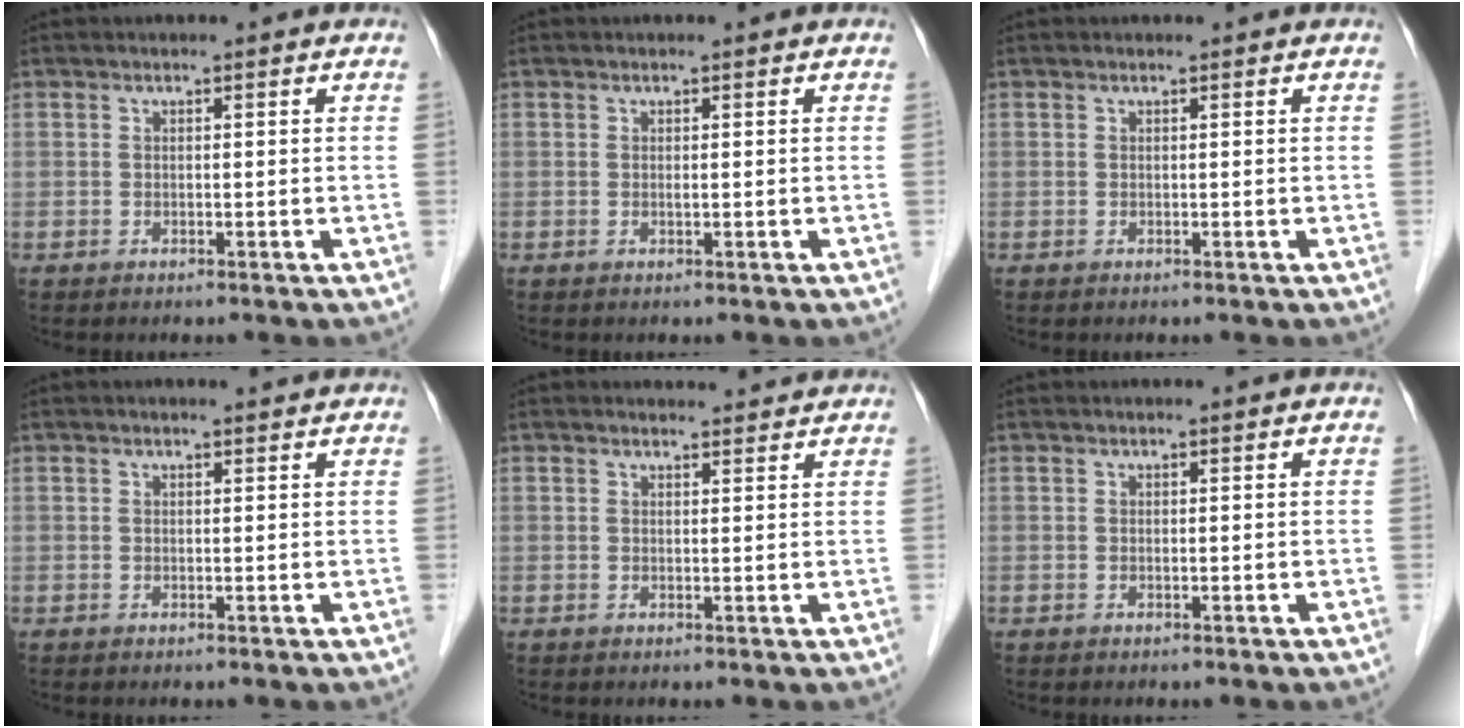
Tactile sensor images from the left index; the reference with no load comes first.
{"total": 0.0}
{"total": 0.0}
{"total": 1.3, "force": [1.2, 0.2, 0.5], "torque": [-0.013, 0.006, 0.017]}
{"total": 2.9, "force": [2.8, 0.6, 0.2], "torque": [-0.010, 0.007, 0.033]}
{"total": 0.0}